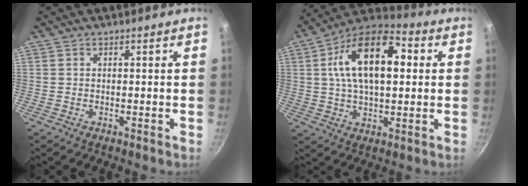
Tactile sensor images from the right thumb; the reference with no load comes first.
{"total": 18.4, "force": [3.6, 9.6, 15.3], "torque": [-0.242, 0.021, 0.052]}